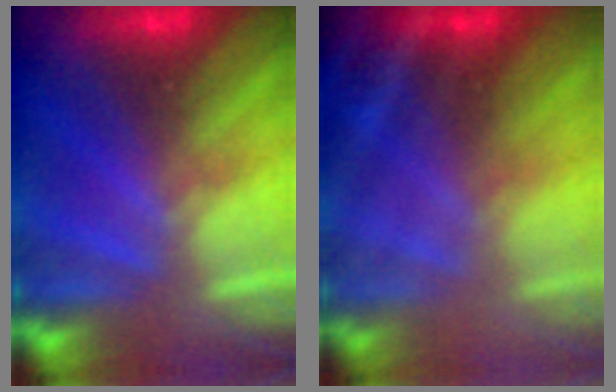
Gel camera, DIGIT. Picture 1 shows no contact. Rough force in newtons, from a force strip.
{"total": 2.8}